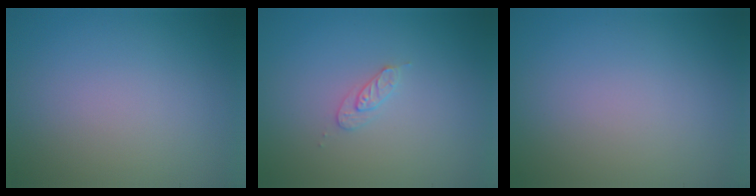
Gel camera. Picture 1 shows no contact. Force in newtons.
{"total": 1.4, "press": 1.4, "slide": 0.2}
{"total": 0.0}